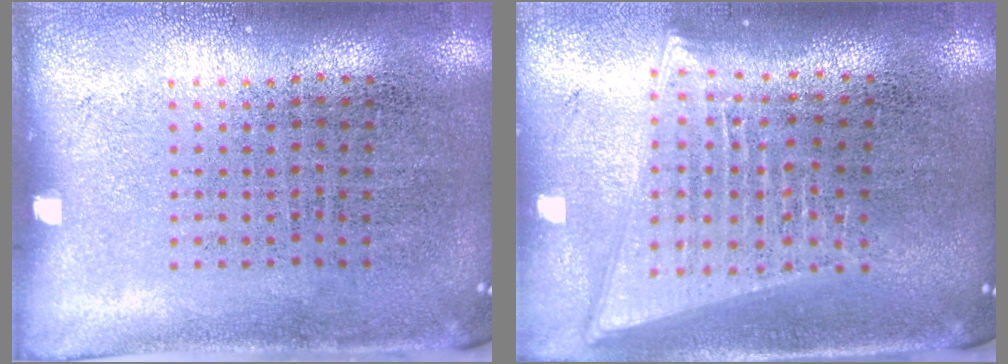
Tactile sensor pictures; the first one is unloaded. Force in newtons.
{"total": 2.0, "press": 1.7, "slide": 1.0}